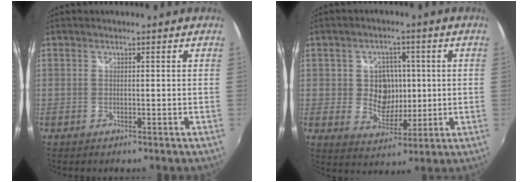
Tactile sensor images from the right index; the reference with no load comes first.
{"total": 7.9, "force": [0.4, 6.8, 4.0], "torque": [-0.079, 0.008, 0.013]}